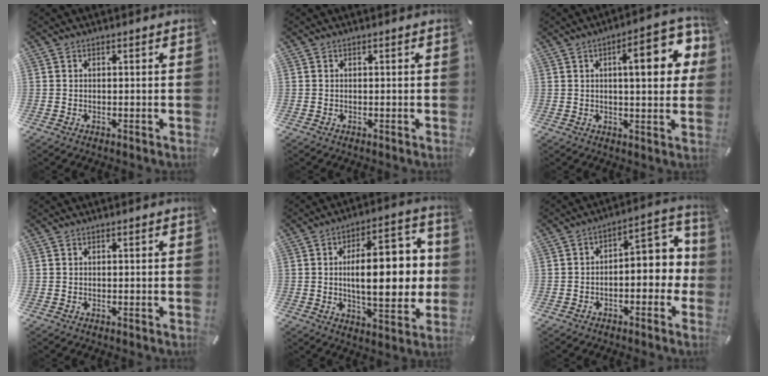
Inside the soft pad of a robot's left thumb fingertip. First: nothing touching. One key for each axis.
{"total": 0.0}
{"total": 14.9, "fx": 4.4, "fy": 4.8, "fz": 13.4, "tx": -0.183, "ty": -0.013, "tz": 0.063}
{"total": 0.0}
{"total": 19.2, "fx": 0.7, "fy": 8.8, "fz": 17.0, "tx": -0.234, "ty": 0.001, "tz": 0.007}
{"total": 7.7, "fx": -1.1, "fy": 4.4, "fz": 6.2, "tx": -0.068, "ty": -0.016, "tz": -0.026}